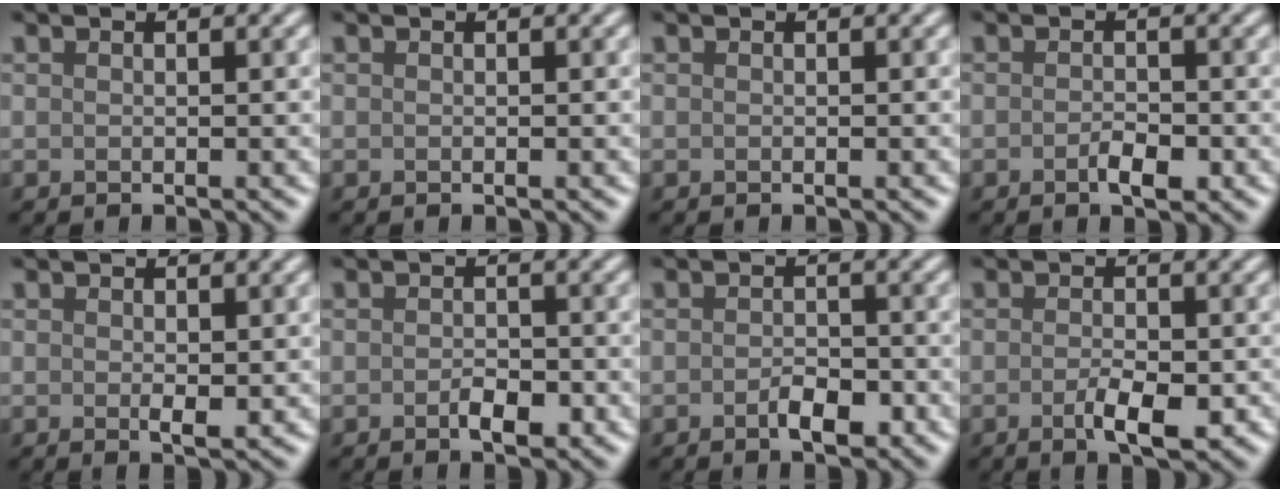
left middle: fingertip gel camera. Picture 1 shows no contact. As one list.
[{"total": 0.0}, {"total": 0.0}, {"total": 1.9, "force": [-0.8, 0.7, 1.6], "torque": [-0.027, -0.001, -0.015]}, {"total": 1.2, "force": [0.0, 0.5, 1.1], "torque": [-0.018, -0.004, 0.000]}, {"total": 2.1, "force": [-0.8, 1.0, 1.7], "torque": [-0.027, 0.000, -0.014]}, {"total": 2.4, "force": [-1.1, 1.1, 1.9], "torque": [-0.030, 0.001, -0.019]}, {"total": 3.2, "force": [-1.1, 1.0, 2.8], "torque": [-0.053, -0.005, -0.018]}]